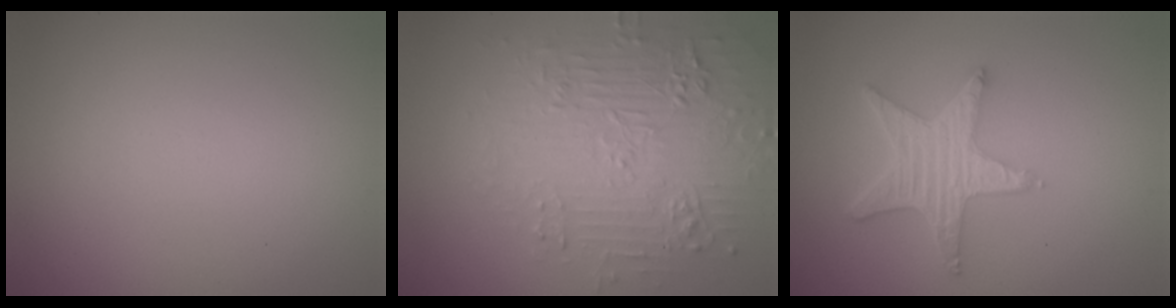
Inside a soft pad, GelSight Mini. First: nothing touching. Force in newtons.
{"total": 4.8, "press": 4.2, "slide": 2.4}
{"total": 5.1, "press": 4.1, "slide": 3.1}